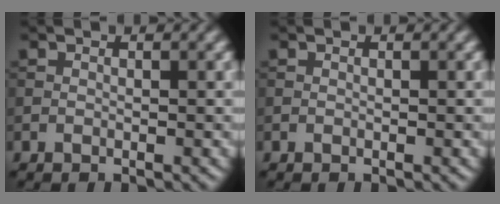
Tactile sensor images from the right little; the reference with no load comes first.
{"total": 0.0}